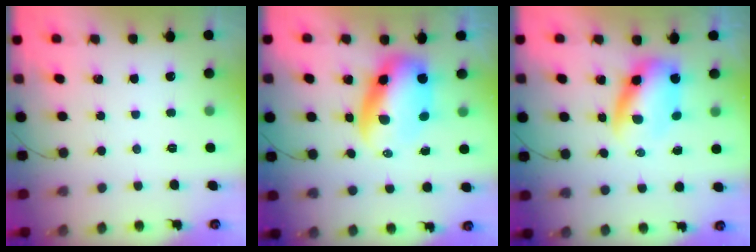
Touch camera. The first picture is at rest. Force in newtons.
{"total": 9.0, "press": 8.8, "slide": 1.9}
{"total": 5.8, "press": 5.8, "slide": 0.9}